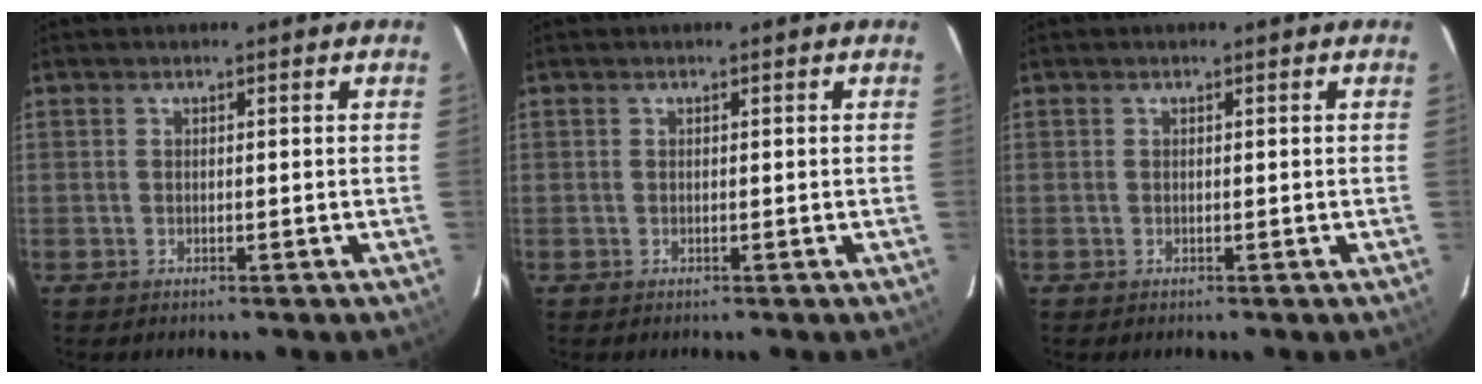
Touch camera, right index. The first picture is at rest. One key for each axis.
{"total": 0.0}
{"total": 0.0}